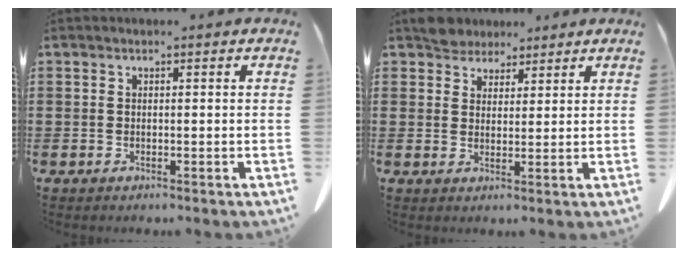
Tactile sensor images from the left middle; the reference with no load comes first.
{"total": 3.9, "force": [3.6, 1.5, 0.4], "torque": [-0.021, 0.001, 0.070]}